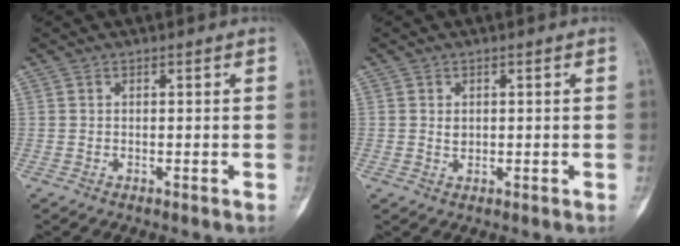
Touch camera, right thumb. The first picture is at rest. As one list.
[{"total": 1.2, "force": [0.3, 1.0, 0.7], "torque": [-0.007, -0.002, 0.008]}]